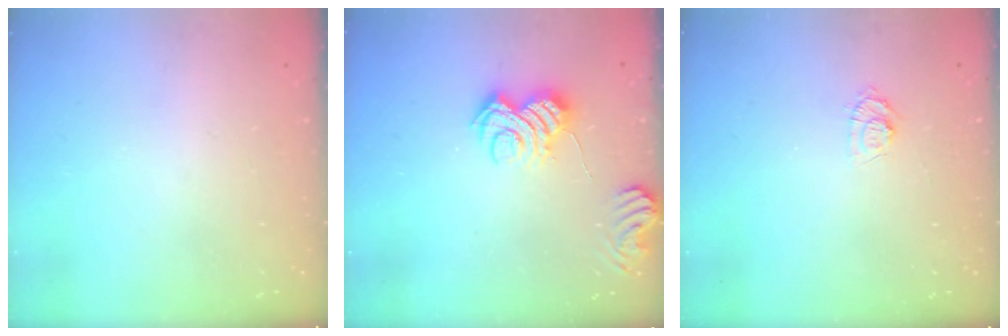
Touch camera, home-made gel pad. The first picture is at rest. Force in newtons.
{"total": 7.3, "press": 7.2, "slide": 0.6}
{"total": 7.1, "press": 7.0, "slide": 0.9}